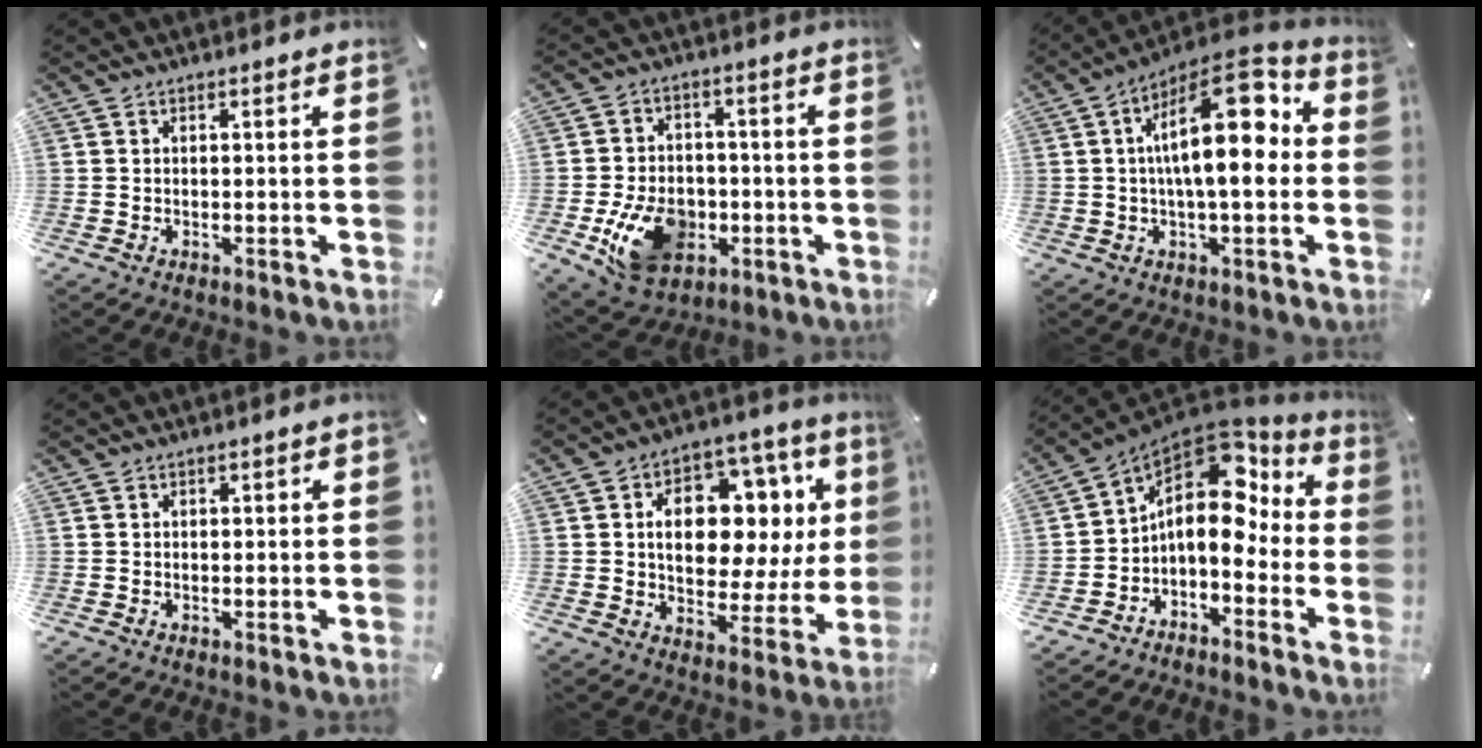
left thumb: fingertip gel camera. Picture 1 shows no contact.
{"total": 13.8, "force": [-4.1, 10.2, 8.4], "torque": [-0.168, 0.016, -0.070]}
{"total": 17.3, "force": [2.3, 6.7, 15.8], "torque": [-0.246, -0.018, 0.031]}
{"total": 0.5, "force": [-0.1, 0.4, 0.3], "torque": [-0.004, 0.001, -0.003]}
{"total": 15.9, "force": [4.1, 10.4, 11.3], "torque": [-0.164, -0.026, 0.074]}
{"total": 12.6, "force": [3.0, 8.3, 9.1], "torque": [-0.152, -0.036, 0.046]}